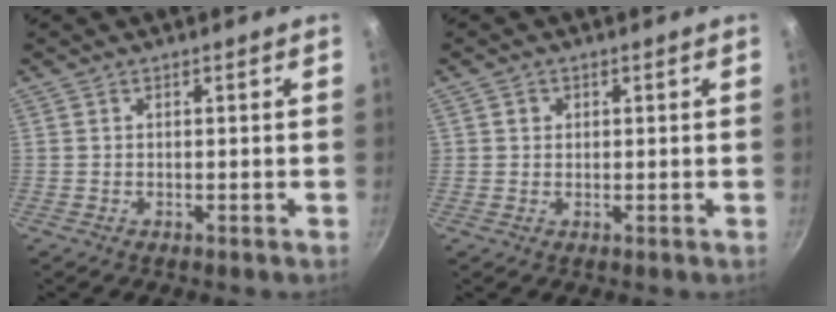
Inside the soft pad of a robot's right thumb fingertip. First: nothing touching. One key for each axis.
{"total": 1.5, "fx": 0.4, "fy": 1.4, "fz": 0.3, "tx": 0.002, "ty": 0.001, "tz": 0.003}